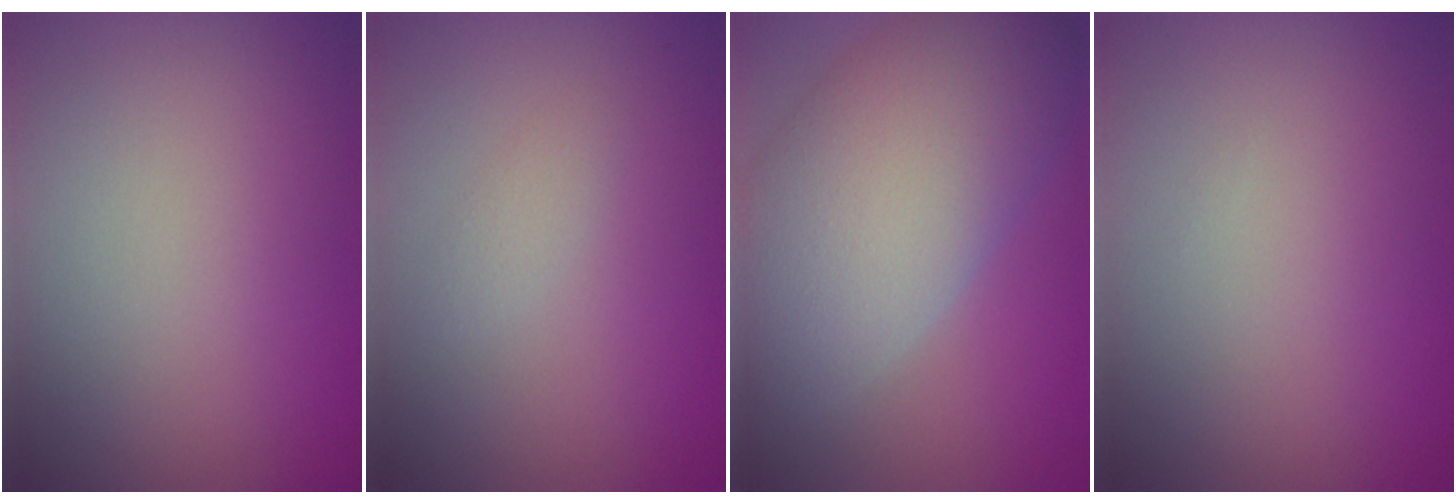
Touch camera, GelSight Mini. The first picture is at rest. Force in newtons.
{"total": 1.0, "press": 1.0, "slide": 0.1}
{"total": 12.2, "press": 12.2, "slide": 0.9}
{"total": 0.0}